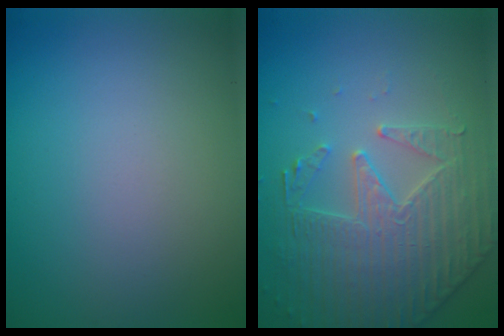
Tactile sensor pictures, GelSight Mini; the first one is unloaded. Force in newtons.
{"total": 4.2, "press": 3.9, "slide": 1.6}